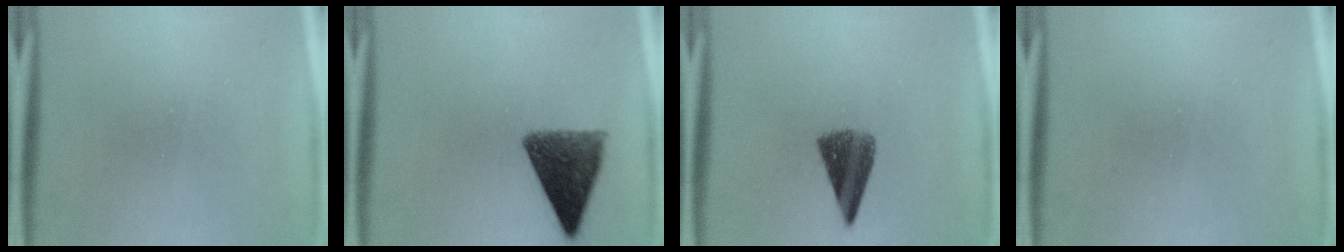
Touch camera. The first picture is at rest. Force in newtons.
{"total": 10.4}
{"total": 6.9}
{"total": 0.0}